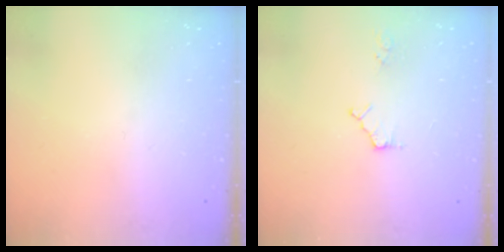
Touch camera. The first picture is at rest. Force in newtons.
{"total": 4.4, "press": 4.4, "slide": 0.6}